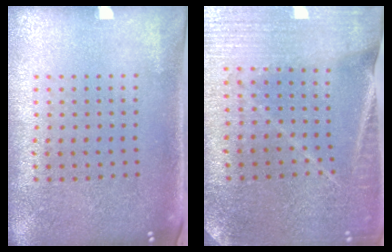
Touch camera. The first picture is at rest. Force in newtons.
{"total": 1.7, "press": 1.7, "slide": 0.1}